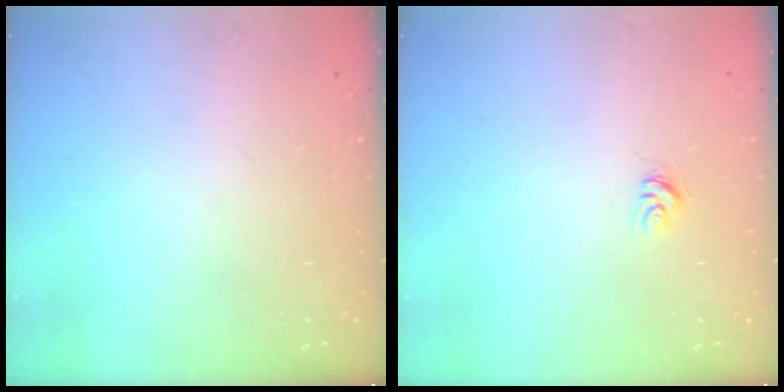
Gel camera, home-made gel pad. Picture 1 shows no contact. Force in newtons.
{"total": 4.2, "press": 4.2, "slide": 0.2}